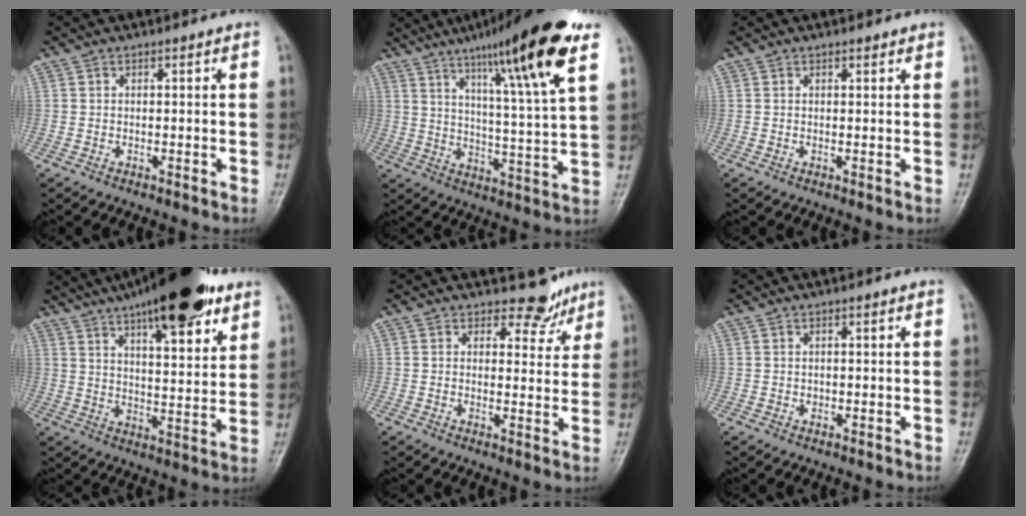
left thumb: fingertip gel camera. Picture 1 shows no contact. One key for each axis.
{"total": 19.9, "fx": 11.6, "fy": 1.5, "fz": 16.1, "tx": -0.233, "ty": -0.047, "tz": 0.177}
{"total": 1.0, "fx": 0.8, "fy": 0.5, "fz": 0.5, "tx": -0.005, "ty": -0.004, "tz": 0.008}
{"total": 21.5, "fx": 13.6, "fy": 6.5, "fz": 15.4, "tx": -0.213, "ty": -0.037, "tz": 0.208}
{"total": 4.9, "fx": 4.1, "fy": 2.6, "fz": 0.5, "tx": 0.020, "ty": -0.035, "tz": 0.047}
{"total": 0.7, "fx": 0.3, "fy": 0.5, "fz": 0.4, "tx": 0.001, "ty": -0.001, "tz": 0.004}